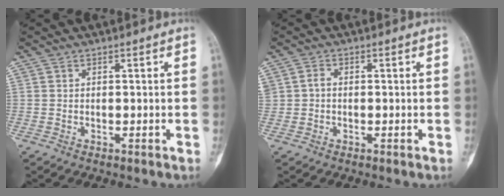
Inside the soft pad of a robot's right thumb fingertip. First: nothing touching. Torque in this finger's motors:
{"motor_torque": [-0.02, 0.03, 0.20, 0.04, 0.04]}